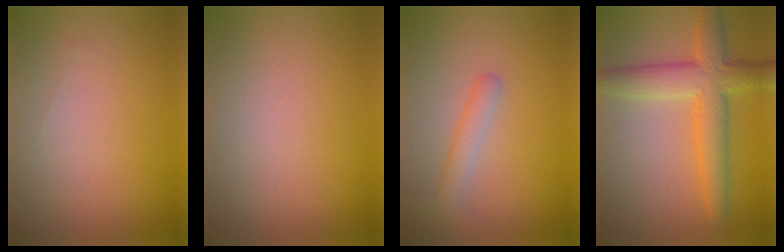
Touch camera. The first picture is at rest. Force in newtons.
{"total": 0.0}
{"total": 2.0, "press": 2.0, "slide": 0.1}
{"total": 7.0, "press": 7.0, "slide": 0.2}